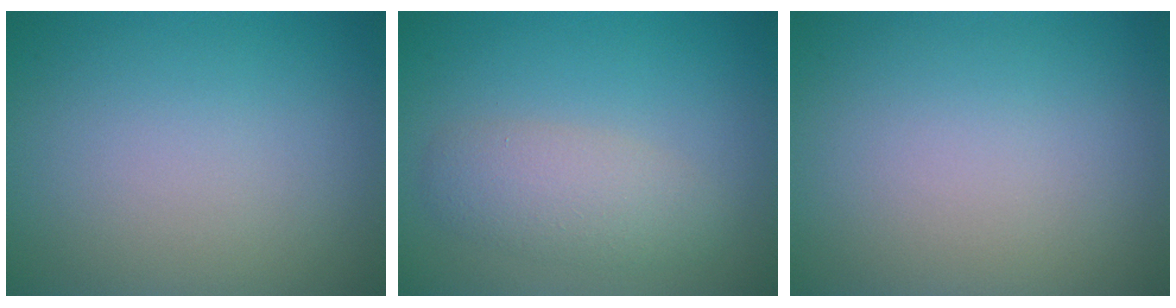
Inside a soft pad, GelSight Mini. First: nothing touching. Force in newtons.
{"total": 3.2, "press": 3.2, "slide": 0.1}
{"total": 0.0}